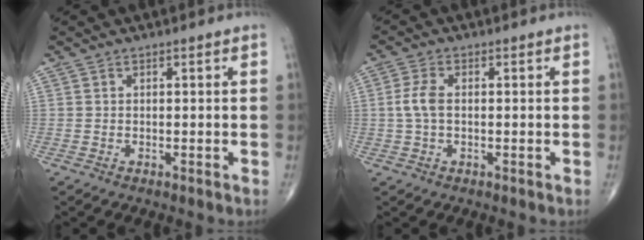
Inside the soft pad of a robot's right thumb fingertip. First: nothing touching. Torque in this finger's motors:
{"motor_torque": [-0.09, 0.39, 0.11, -0.05, 0.03]}